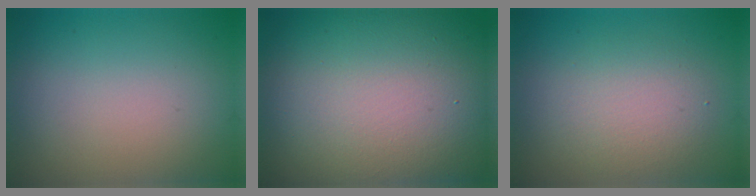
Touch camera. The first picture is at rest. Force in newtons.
{"total": 20.5, "press": 20.4, "slide": 1.5}
{"total": 3.4, "press": 3.4, "slide": 0.4}